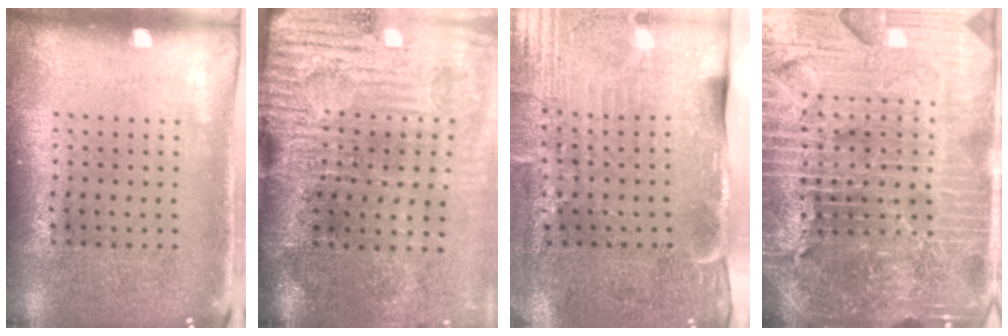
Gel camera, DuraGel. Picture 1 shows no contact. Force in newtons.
{"total": 4.8, "press": 4.0, "slide": 2.6}
{"total": 4.5, "press": 3.7, "slide": 2.5}
{"total": 6.6, "press": 5.8, "slide": 3.2}